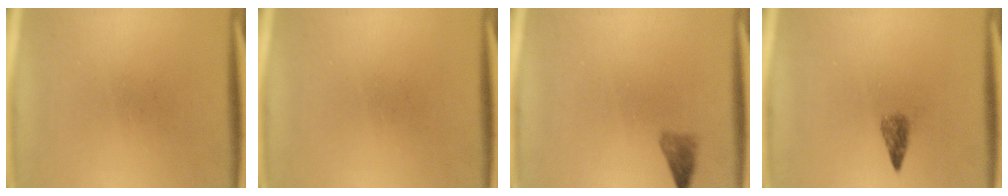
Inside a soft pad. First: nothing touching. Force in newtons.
{"total": 0.0}
{"total": 1.7}
{"total": 1.8}